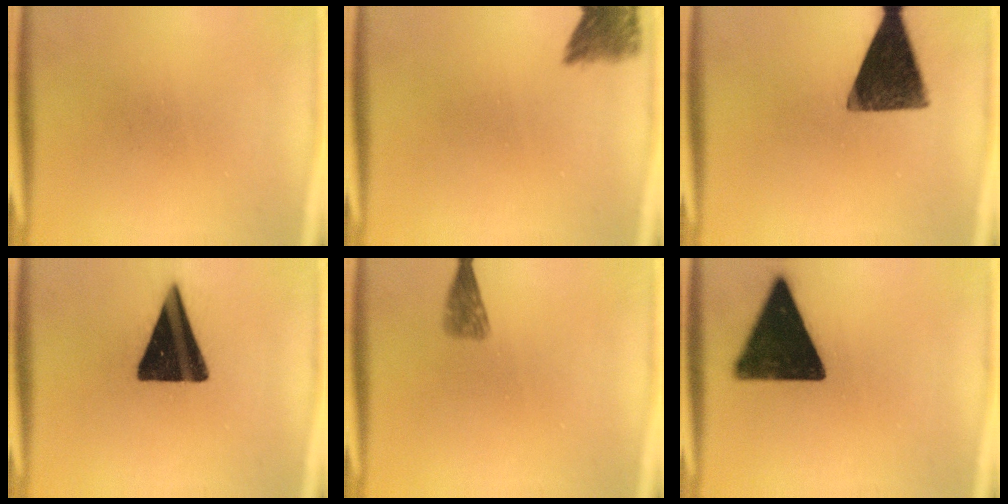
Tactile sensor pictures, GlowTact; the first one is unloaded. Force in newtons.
{"total": 4.6}
{"total": 13.8}
{"total": 18.9}
{"total": 2.5}
{"total": 17.4}